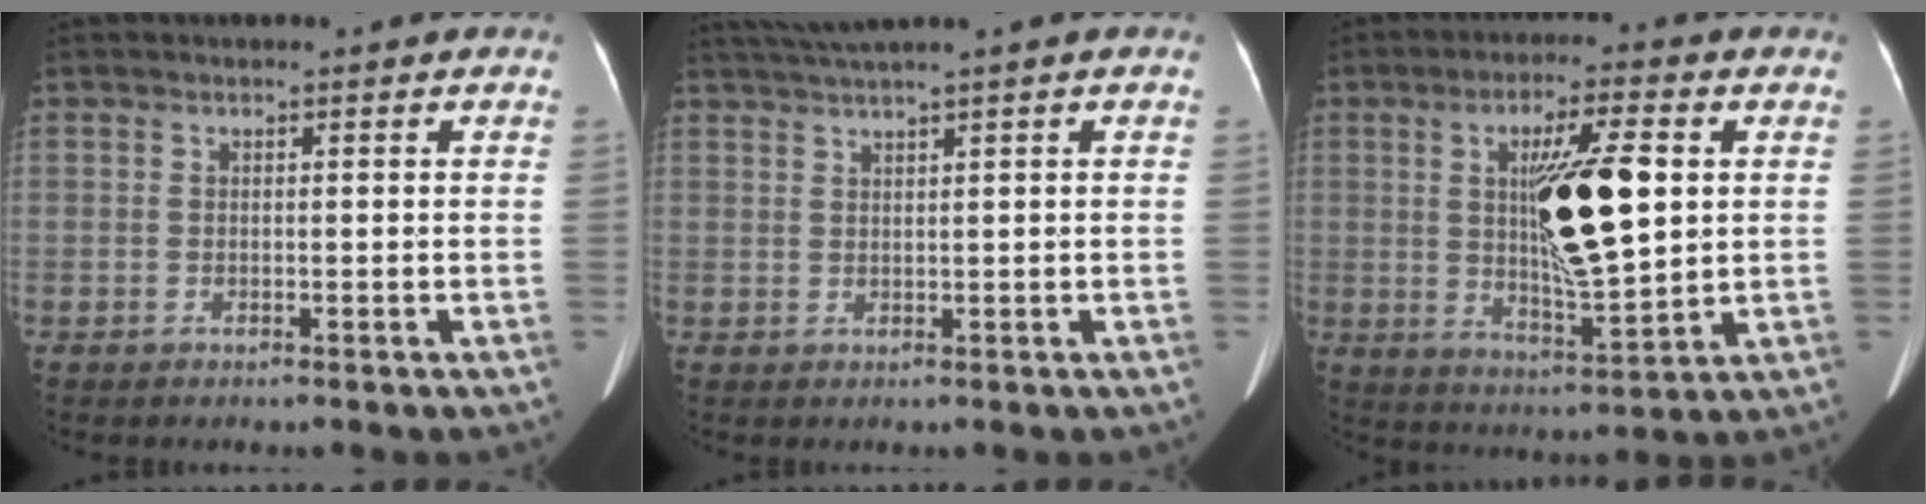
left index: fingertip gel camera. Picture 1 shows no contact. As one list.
[{"total": 3.6, "force": [2.7, -1.1, 2.1], "torque": [-0.048, 0.015, 0.058]}, {"total": 13.4, "force": [2.2, 2.3, 13.1], "torque": [-0.229, 0.001, 0.038]}]